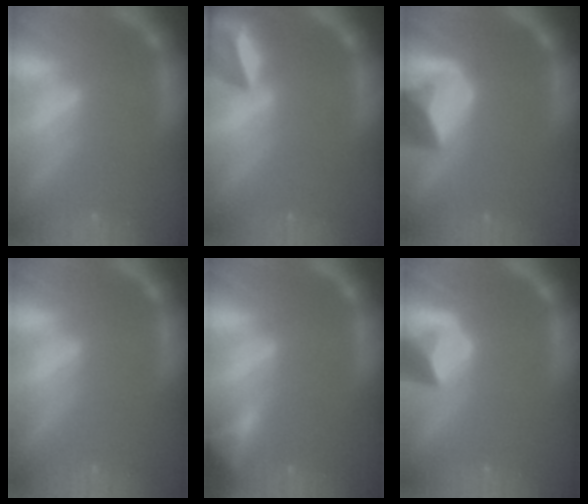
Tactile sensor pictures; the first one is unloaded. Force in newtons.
{"total": 6.9}
{"total": 6.4}
{"total": 0.0}
{"total": 3.5}
{"total": 3.4}